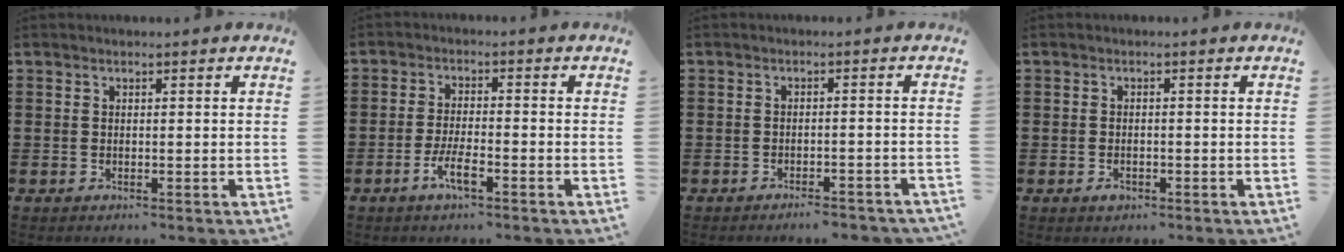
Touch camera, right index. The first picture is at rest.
{"total": 4.4, "force": [-2.4, 0.9, 3.6], "torque": [-0.080, -0.007, -0.048]}
{"total": 2.4, "force": [-2.3, 0.1, 0.4], "torque": [-0.011, -0.001, -0.048]}
{"total": 1.2, "force": [-0.8, 0.6, 0.7], "torque": [-0.016, -0.003, -0.015]}